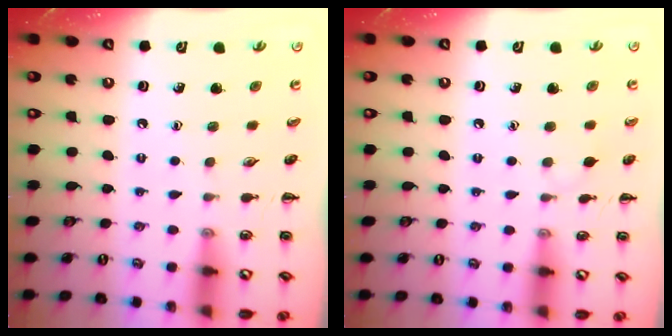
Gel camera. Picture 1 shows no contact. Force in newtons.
{"total": 3.7, "press": 3.4, "slide": 1.5}